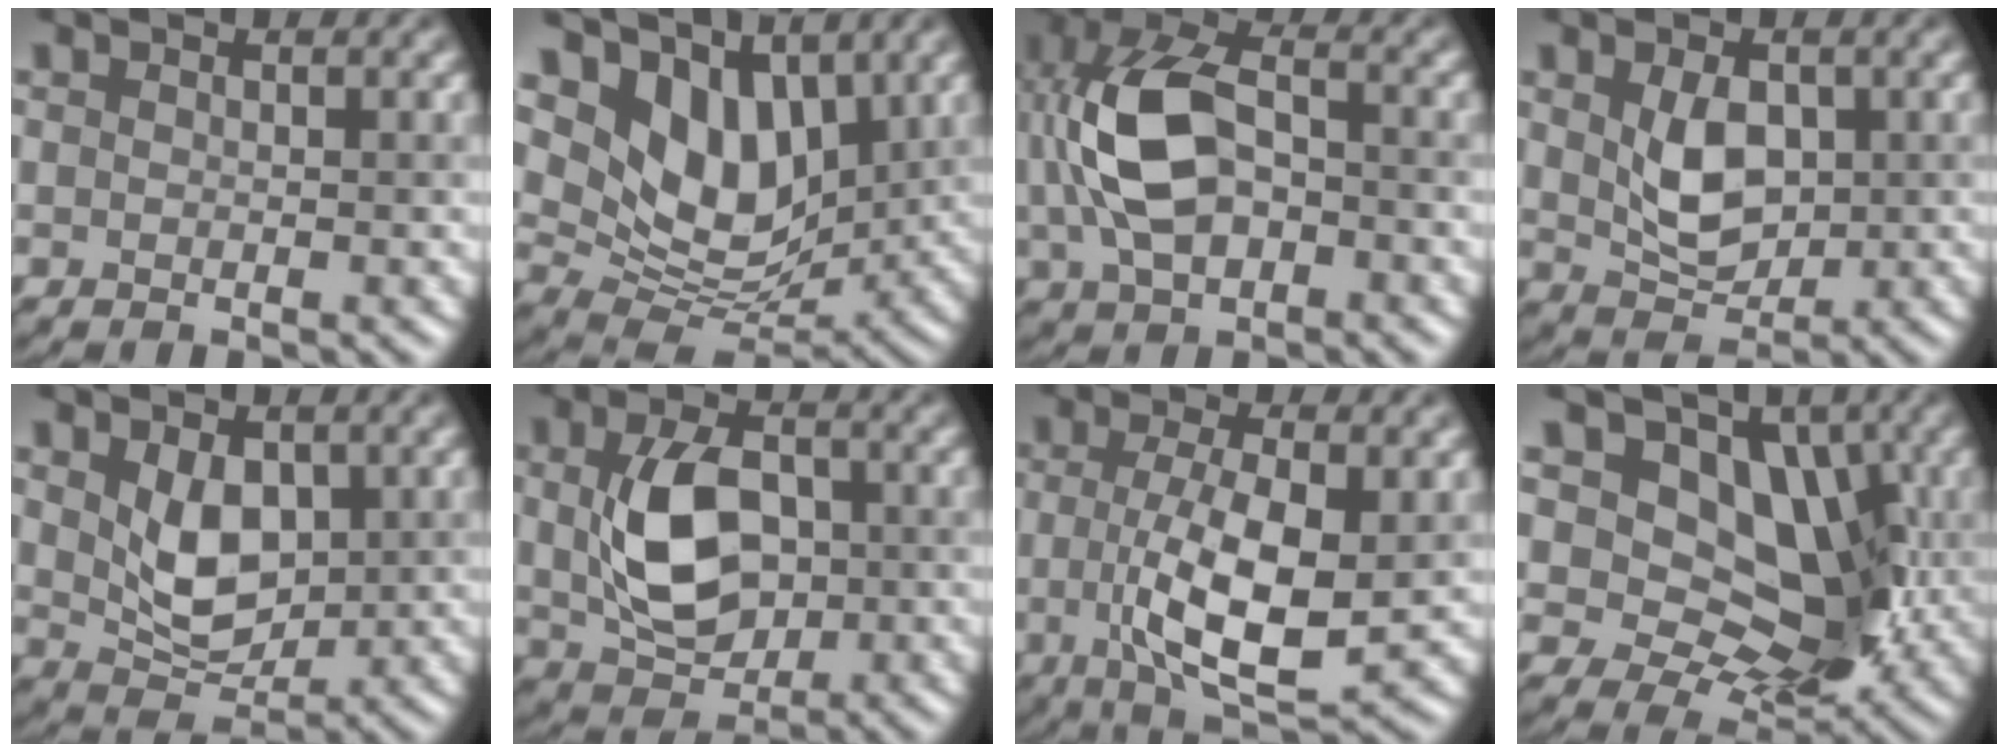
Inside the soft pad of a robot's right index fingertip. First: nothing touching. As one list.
[{"total": 7.7, "force": [4.2, 4.8, 4.4], "torque": [-0.095, -0.015, 0.073]}, {"total": 8.2, "force": [-0.2, 4.9, 6.5], "torque": [-0.156, 0.010, -0.005]}, {"total": 3.4, "force": [0.5, 2.3, 2.4], "torque": [-0.059, -0.005, 0.021]}, {"total": 3.7, "force": [0.9, 2.5, 2.6], "torque": [-0.063, -0.008, 0.030]}, {"total": 6.4, "force": [0.1, 4.3, 4.7], "torque": [-0.106, -0.004, 0.011]}, {"total": 7.6, "force": [-0.7, 2.5, 7.1], "torque": [-0.136, -0.011, -0.006]}, {"total": 10.0, "force": [3.2, 7.1, 6.3], "torque": [-0.083, -0.002, 0.042]}]